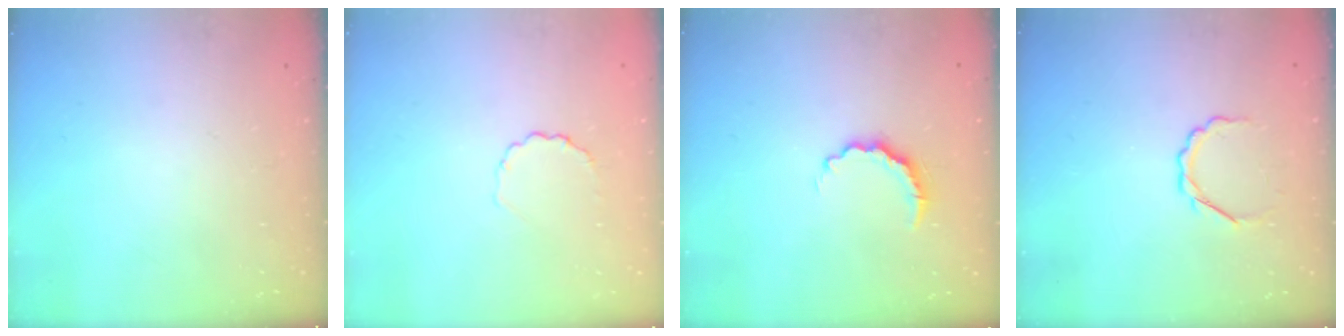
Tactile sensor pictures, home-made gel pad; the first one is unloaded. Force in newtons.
{"total": 2.7, "press": 2.5, "slide": 1.0}
{"total": 5.2, "press": 5.1, "slide": 0.8}
{"total": 3.8, "press": 3.7, "slide": 1.2}